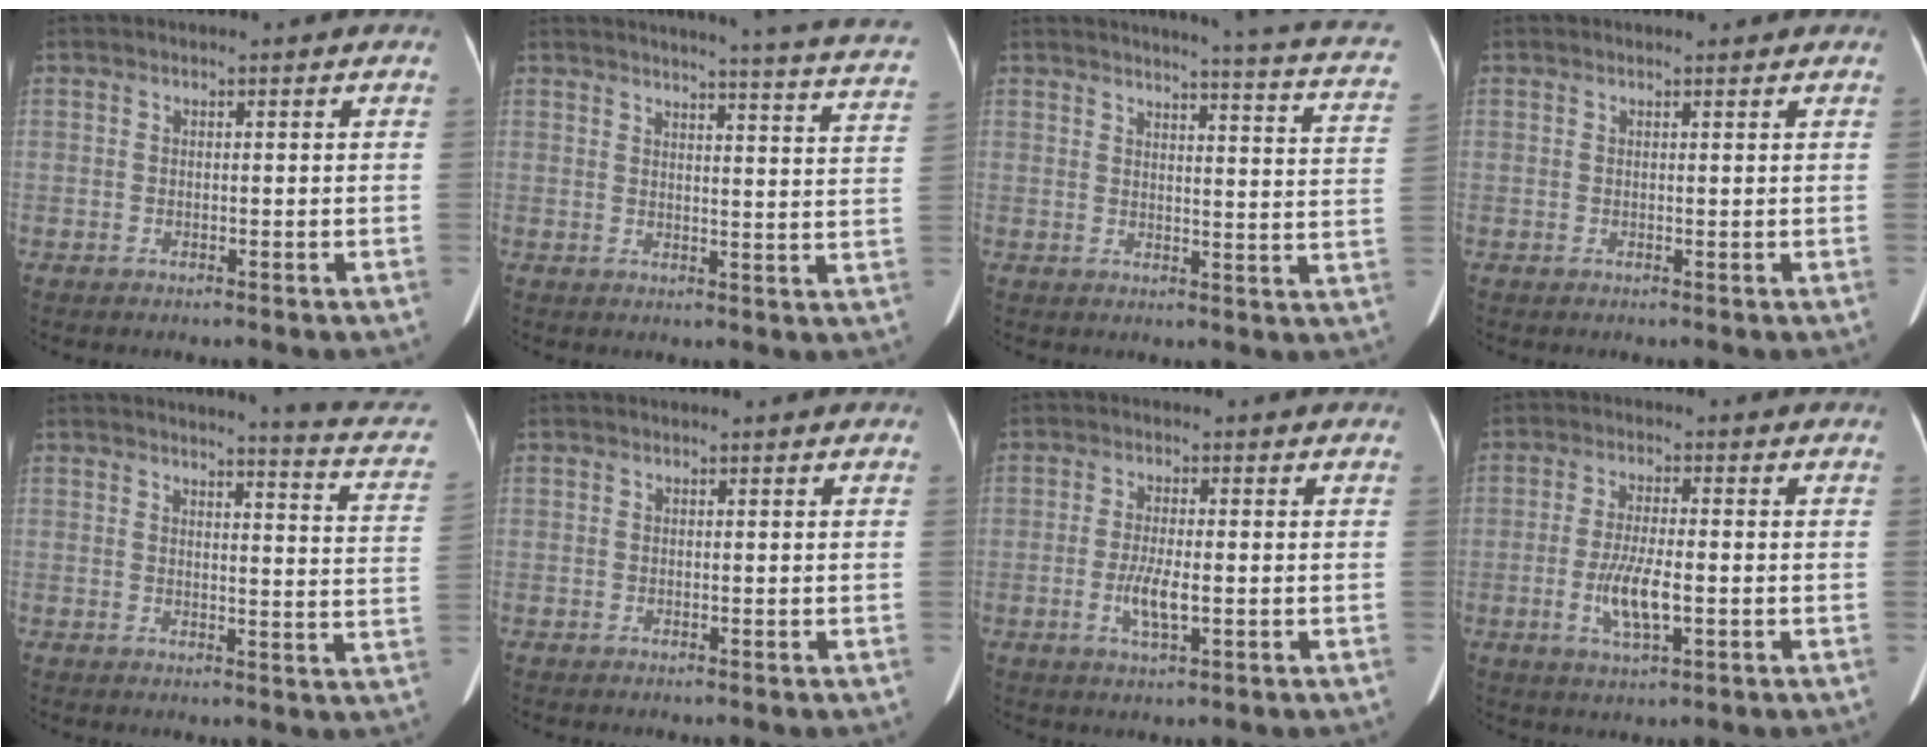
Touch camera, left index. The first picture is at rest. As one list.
[{"total": 20.2, "force": [18.7, -0.4, 7.6], "torque": [-0.096, -0.079, 0.198]}, {"total": 15.6, "force": [13.3, 0.2, 8.3], "torque": [-0.108, -0.059, 0.129]}, {"total": 1.2, "force": [1.2, 0.1, 0.3], "torque": [-0.010, 0.003, 0.017]}, {"total": 10.3, "force": [9.1, 0.0, 4.8], "torque": [-0.054, -0.051, 0.075]}, {"total": 0.0}, {"total": 4.2, "force": [-0.9, 0.8, 4.0], "torque": [-0.084, -0.006, -0.014]}, {"total": 6.1, "force": [-1.5, 1.3, 5.8], "torque": [-0.120, -0.007, -0.025]}]